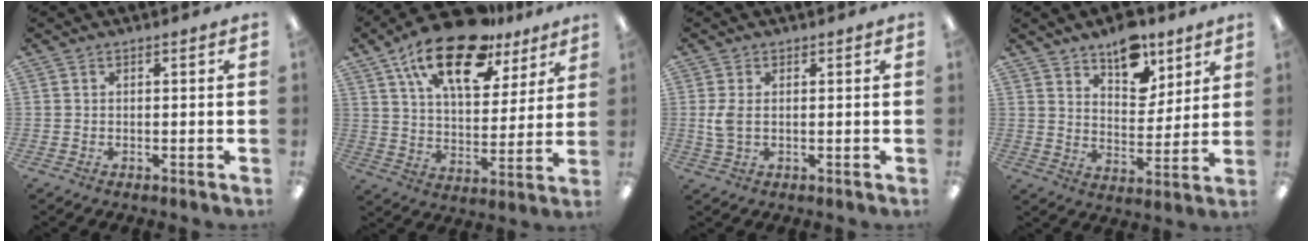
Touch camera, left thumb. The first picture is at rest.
{"total": 21.1, "force": [13.6, 9.7, 13.0], "torque": [-0.218, -0.064, 0.234]}
{"total": 3.9, "force": [0.2, 2.2, 3.2], "torque": [-0.067, -0.002, -0.001]}
{"total": 12.0, "force": [8.8, 6.4, 5.3], "torque": [-0.059, -0.053, 0.156]}